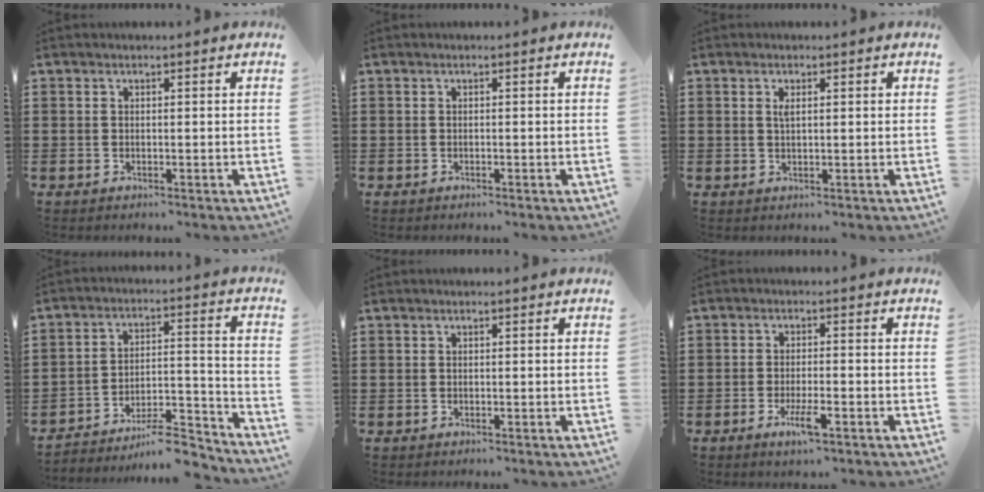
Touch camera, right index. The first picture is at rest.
{"total": 0.0}
{"total": 1.5, "force": [0.5, 0.5, 1.4], "torque": [-0.028, 0.004, 0.006]}
{"total": 8.5, "force": [-7.8, 1.5, 3.1], "torque": [-0.036, 0.025, -0.148]}
{"total": 0.0}
{"total": 4.2, "force": [-2.2, 0.7, 3.5], "torque": [-0.075, -0.011, -0.043]}